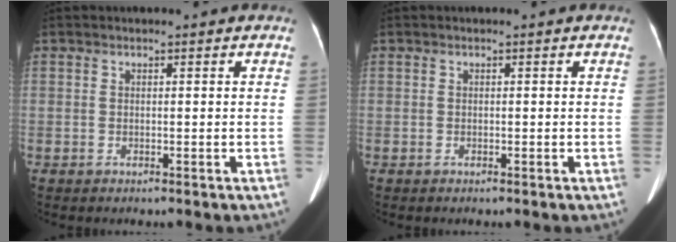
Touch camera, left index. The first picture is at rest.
{"total": 0.0}